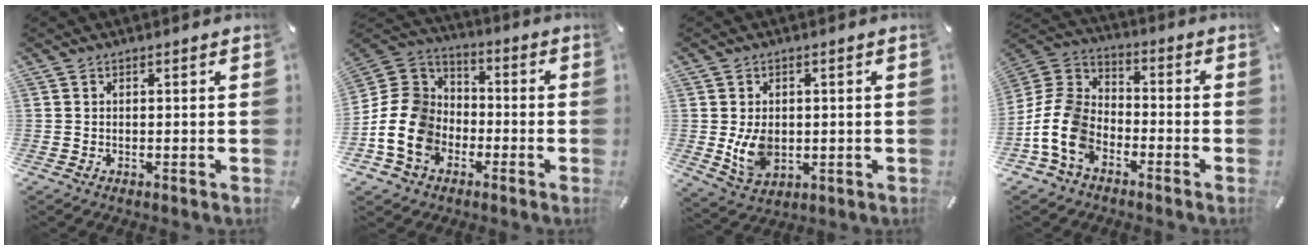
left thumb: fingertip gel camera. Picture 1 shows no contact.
{"total": 15.3, "force": [-5.4, 12.6, 6.7], "torque": [-0.159, 0.032, -0.097]}
{"total": 7.5, "force": [-0.2, 5.9, 4.7], "torque": [-0.093, -0.007, -0.006]}
{"total": 12.5, "force": [-6.4, 8.6, 6.4], "torque": [-0.151, 0.027, -0.122]}